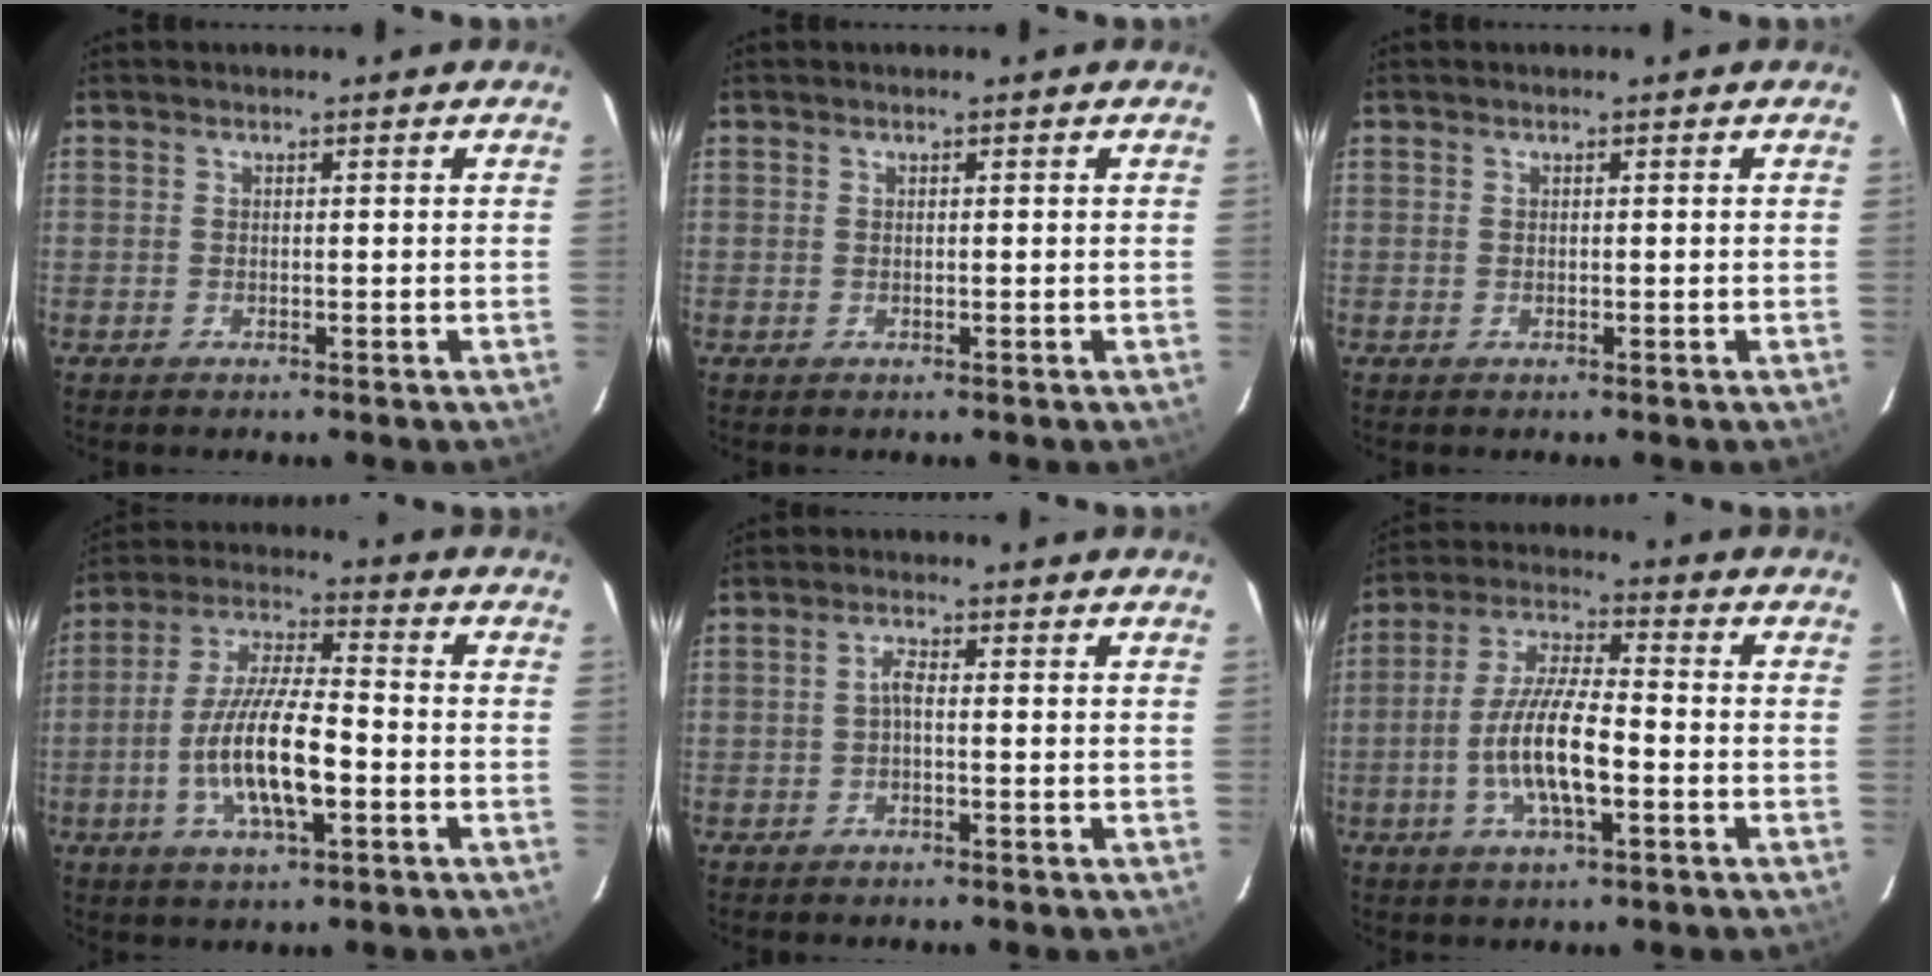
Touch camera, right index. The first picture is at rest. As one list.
[{"total": 0.0}, {"total": 0.0}, {"total": 13.3, "force": [-3.9, 3.5, 12.3], "torque": [-0.247, -0.002, -0.071]}, {"total": 1.6, "force": [-0.5, 0.4, 1.4], "torque": [-0.030, 0.007, -0.011]}, {"total": 11.3, "force": [-3.3, 2.9, 10.4], "torque": [-0.210, 0.003, -0.061]}]